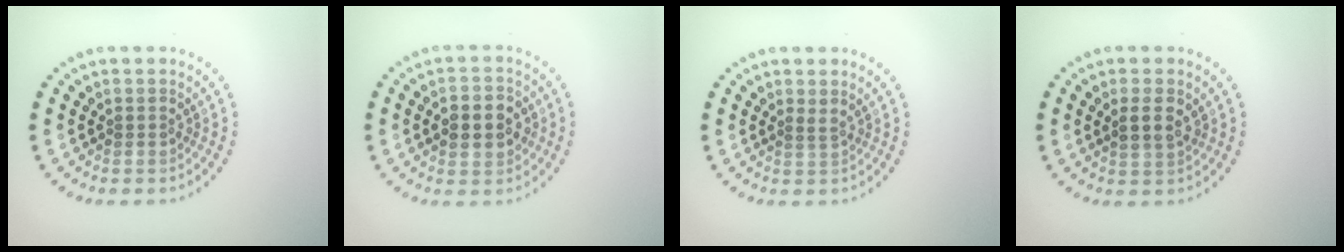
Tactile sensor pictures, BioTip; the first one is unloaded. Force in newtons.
{"total": 3.7, "press": 3.7, "slide": 0.2}
{"total": 0.6, "press": 0.2, "slide": 0.6}
{"total": 1.9, "press": 1.8, "slide": 0.5}